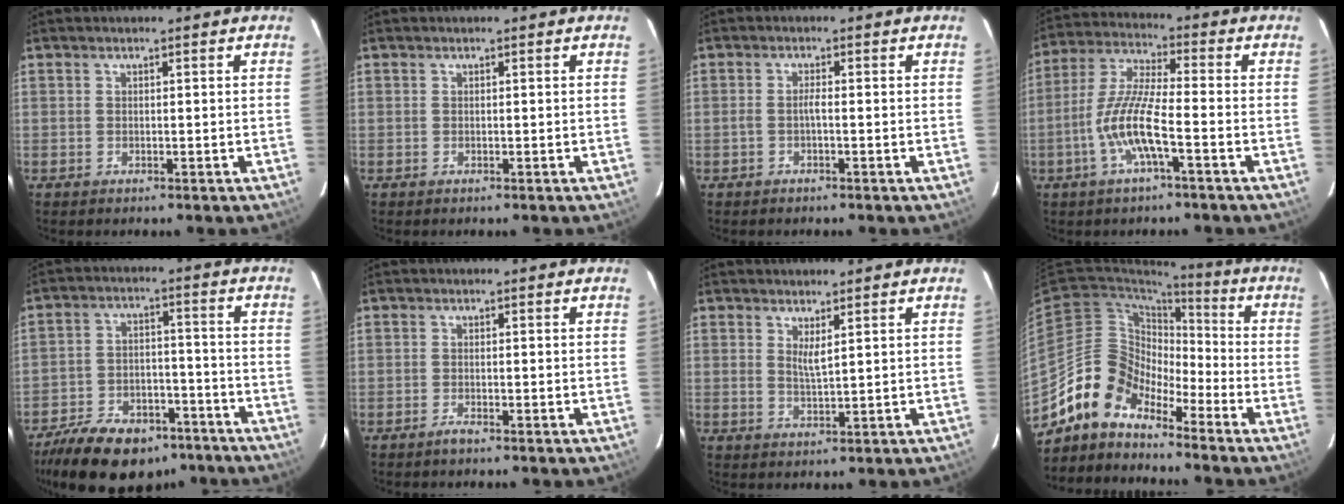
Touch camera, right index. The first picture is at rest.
{"total": 0.0}
{"total": 1.3, "force": [-0.6, 0.0, 1.2], "torque": [-0.025, 0.003, -0.012]}
{"total": 10.2, "force": [-3.9, 1.3, 9.4], "torque": [-0.203, -0.001, -0.076]}
{"total": 20.5, "force": [-15.2, 10.0, 9.5], "torque": [-0.205, 0.008, -0.220]}
{"total": 1.2, "force": [-1.0, 0.1, 0.7], "torque": [-0.016, -0.002, -0.020]}
{"total": 2.4, "force": [1.3, 0.4, 2.0], "torque": [-0.036, -0.004, 0.022]}
{"total": 10.9, "force": [-8.9, 5.6, 3.0], "torque": [-0.057, 0.036, -0.184]}